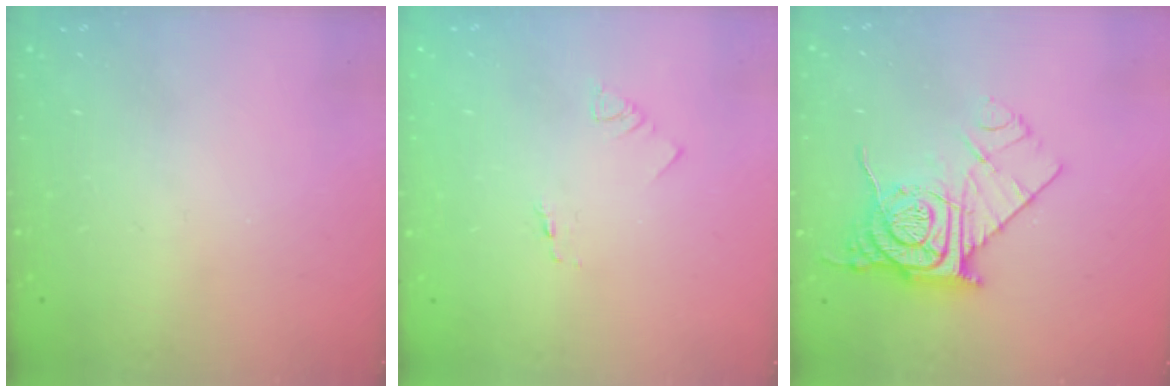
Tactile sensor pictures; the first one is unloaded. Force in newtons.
{"total": 1.3, "press": 1.2, "slide": 0.1}
{"total": 12.4, "press": 12.3, "slide": 0.9}